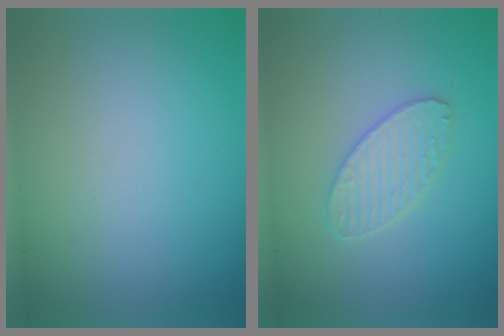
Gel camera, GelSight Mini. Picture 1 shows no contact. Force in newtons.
{"total": 2.6, "press": 2.6, "slide": 0.2}